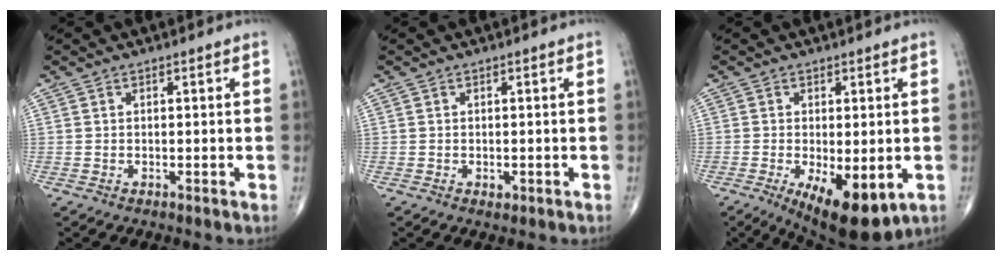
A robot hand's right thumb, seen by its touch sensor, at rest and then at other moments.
{"total": 1.0, "force": [-0.3, 0.7, 0.6], "torque": [-0.008, -0.002, -0.002]}
{"total": 11.9, "force": [-4.1, 5.0, 10.0], "torque": [-0.146, -0.018, -0.050]}